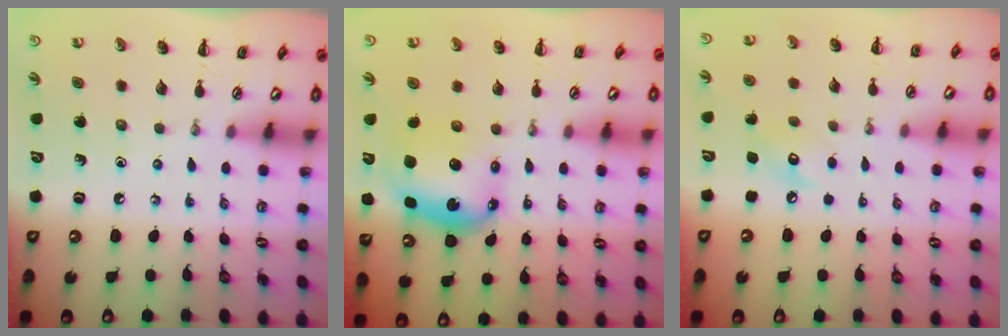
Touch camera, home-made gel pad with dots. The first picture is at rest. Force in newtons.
{"total": 6.4, "press": 6.3, "slide": 1.3}
{"total": 6.4, "press": 6.3, "slide": 1.0}